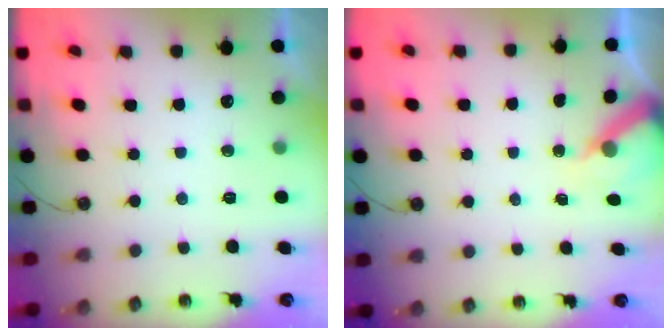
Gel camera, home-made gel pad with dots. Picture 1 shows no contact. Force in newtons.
{"total": 6.7, "press": 6.6, "slide": 0.6}